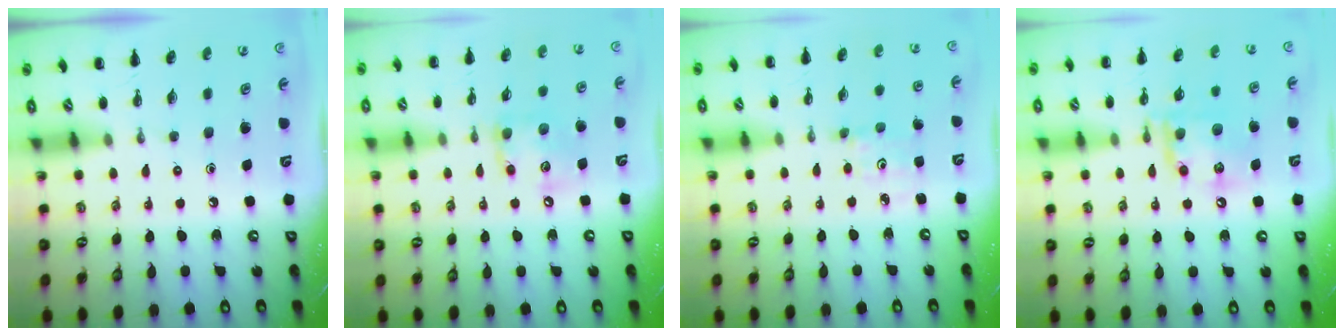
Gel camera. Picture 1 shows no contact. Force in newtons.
{"total": 10.8, "press": 10.8, "slide": 1.0}
{"total": 2.4, "press": 2.3, "slide": 0.7}
{"total": 15.0, "press": 14.8, "slide": 2.2}